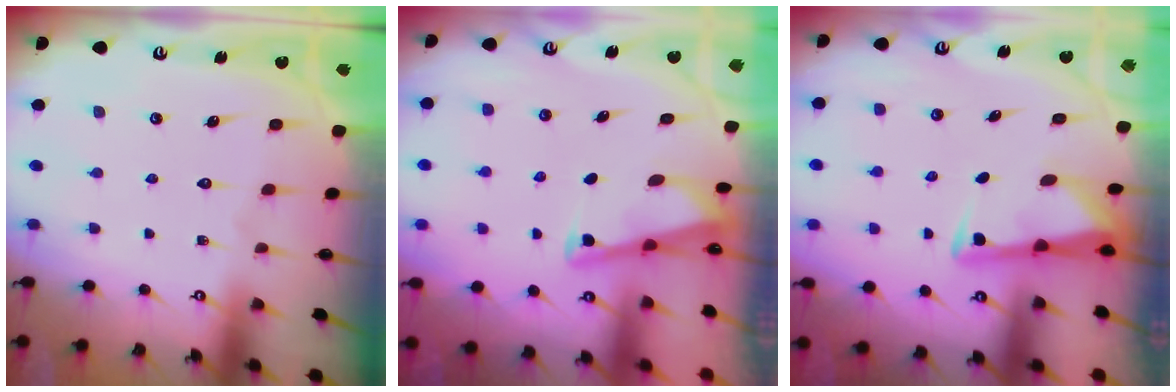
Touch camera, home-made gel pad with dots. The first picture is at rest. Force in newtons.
{"total": 2.8, "press": 2.8, "slide": 0.4}
{"total": 3.0, "press": 3.0, "slide": 0.3}